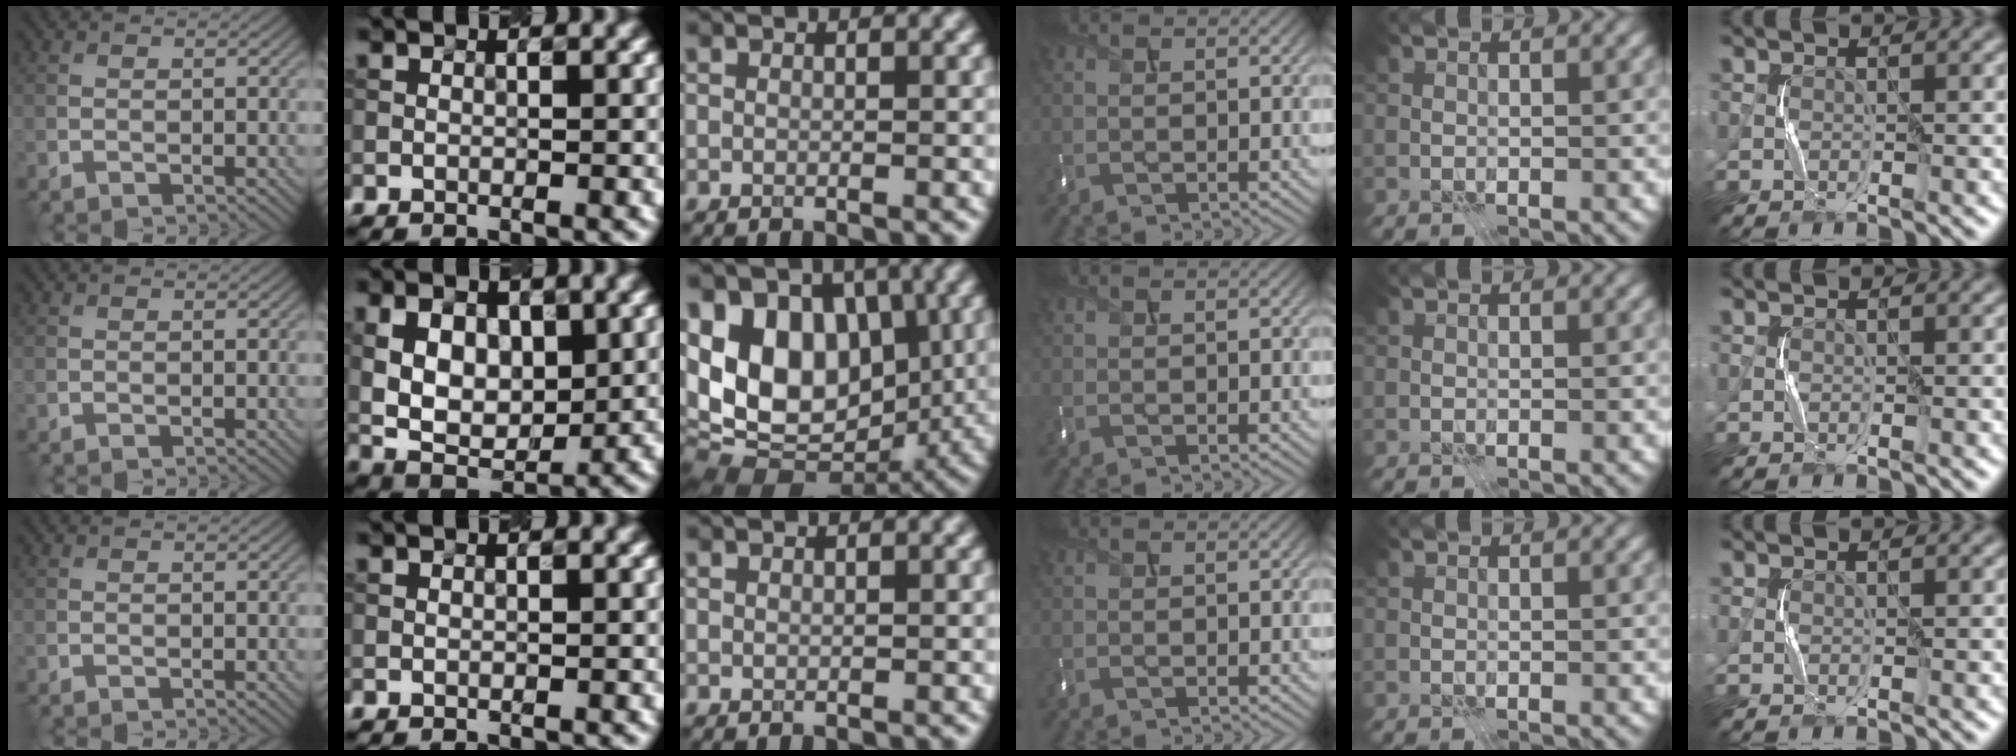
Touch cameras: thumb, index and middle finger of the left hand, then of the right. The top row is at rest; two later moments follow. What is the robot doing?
{"motion": "press", "object": "memory foam"}